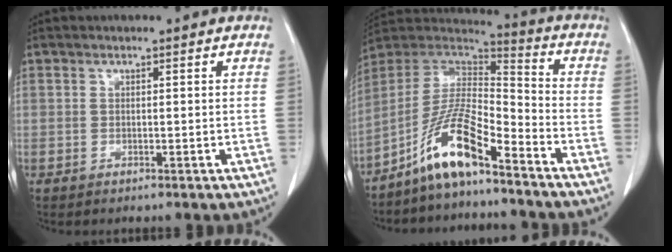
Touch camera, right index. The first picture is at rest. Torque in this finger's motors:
{"motor_torque": [1.14, -0.93, 0.41, 0.21]}